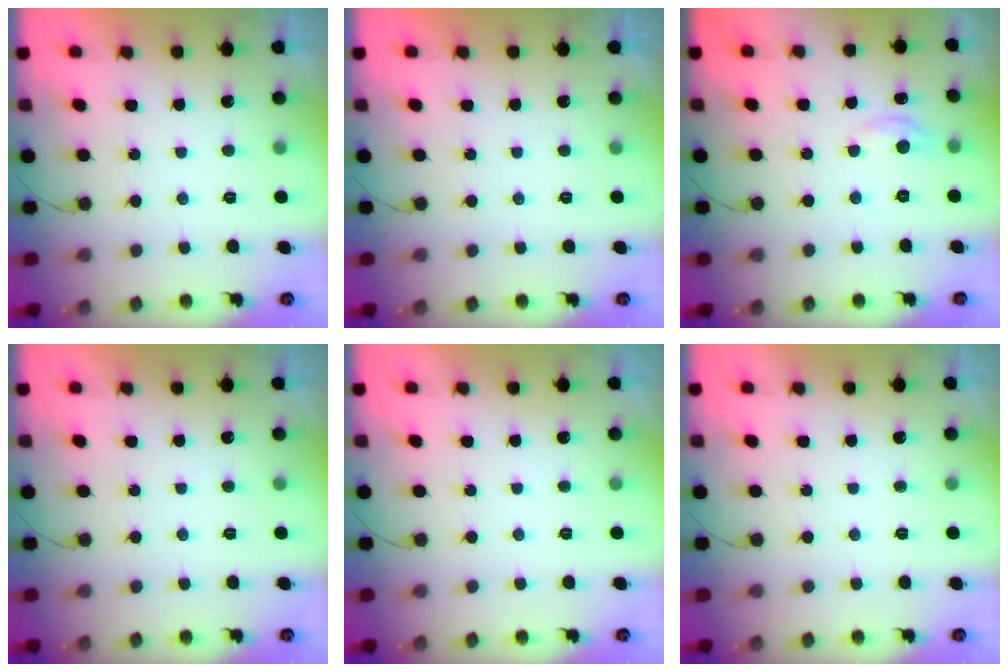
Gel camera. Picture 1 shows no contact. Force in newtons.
{"total": 0.0}
{"total": 4.4, "press": 4.3, "slide": 0.6}
{"total": 0.0}
{"total": 0.0}
{"total": 0.0}